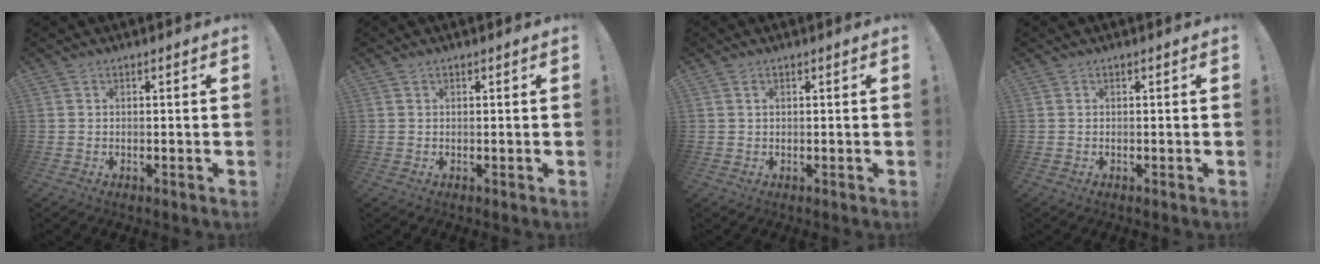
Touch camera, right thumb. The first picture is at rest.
{"total": 0.0}
{"total": 0.8, "force": [0.4, 0.3, 0.6], "torque": [-0.018, 0.004, 0.009]}
{"total": 0.0}